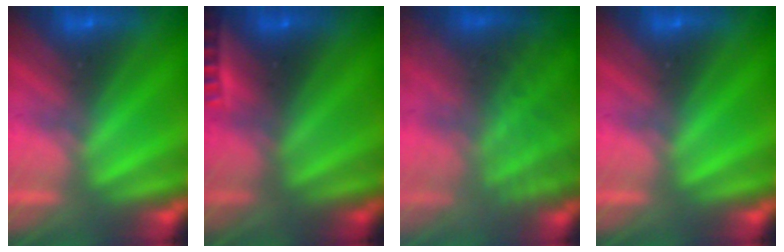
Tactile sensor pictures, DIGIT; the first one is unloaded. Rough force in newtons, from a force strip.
{"total": 2.3}
{"total": 7.5}
{"total": 0.0}